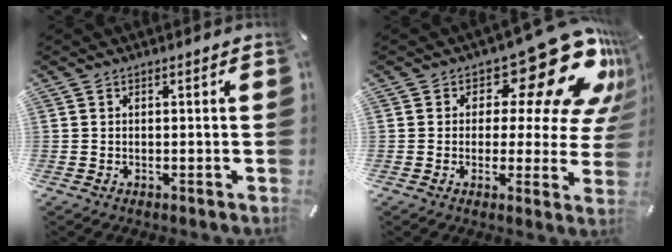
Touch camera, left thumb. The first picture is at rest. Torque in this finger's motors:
{"motor_torque": [0.75, 0.15, 0.57, 0.14, 0.05]}